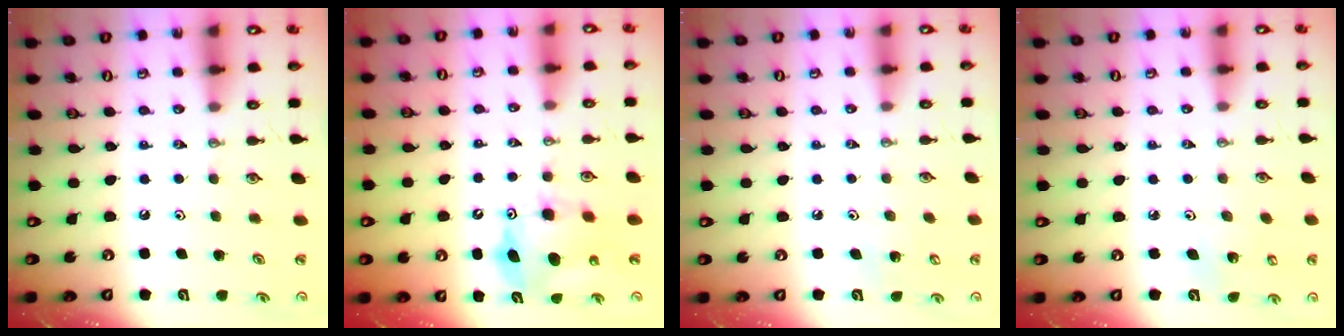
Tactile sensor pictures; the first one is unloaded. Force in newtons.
{"total": 9.2, "press": 9.2, "slide": 0.3}
{"total": 3.4, "press": 3.4, "slide": 0.4}
{"total": 3.2, "press": 3.2, "slide": 0.2}